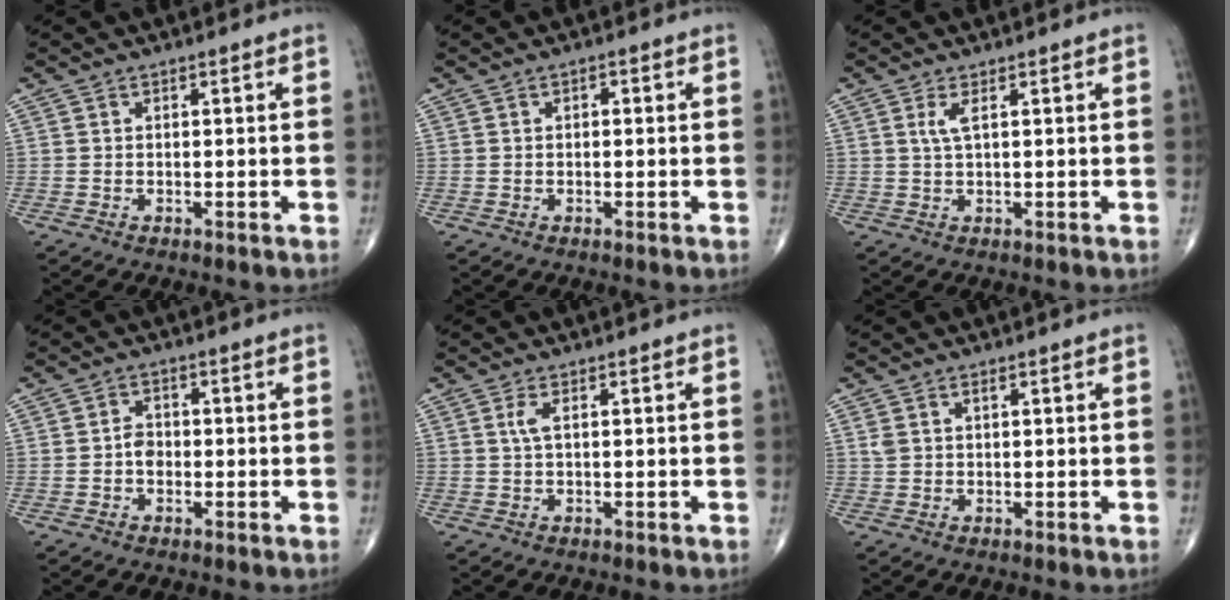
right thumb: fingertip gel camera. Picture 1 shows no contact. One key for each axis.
{"total": 1.1, "fx": 0.2, "fy": 0.5, "fz": 0.9, "tx": -0.015, "ty": 0.003, "tz": 0.003}
{"total": 2.1, "fx": 0.8, "fy": 0.3, "fz": 1.9, "tx": -0.052, "ty": 0.000, "tz": 0.021}
{"total": 2.5, "fx": -0.5, "fy": 1.8, "fz": 1.5, "tx": -0.017, "ty": 0.008, "tz": -0.015}
{"total": 1.7, "fx": 0.5, "fy": 0.4, "fz": 1.6, "tx": -0.047, "ty": 0.006, "tz": 0.013}
{"total": 1.6, "fx": 0.8, "fy": 0.7, "fz": 1.2, "tx": -0.032, "ty": 0.008, "tz": 0.024}